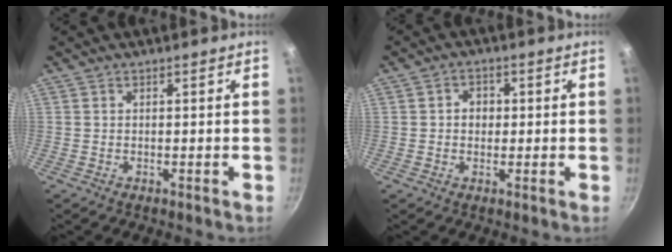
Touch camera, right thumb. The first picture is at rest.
{"total": 3.4, "force": [0.2, 2.9, 1.7], "torque": [-0.008, 0.005, 0.000]}